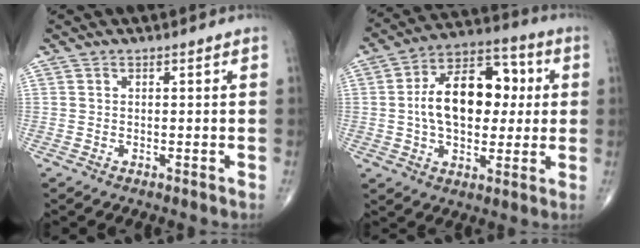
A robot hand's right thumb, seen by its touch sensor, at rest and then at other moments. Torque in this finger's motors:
{"motor_torque": [1.73, 2.09, 1.68, 0.08, 0.15]}